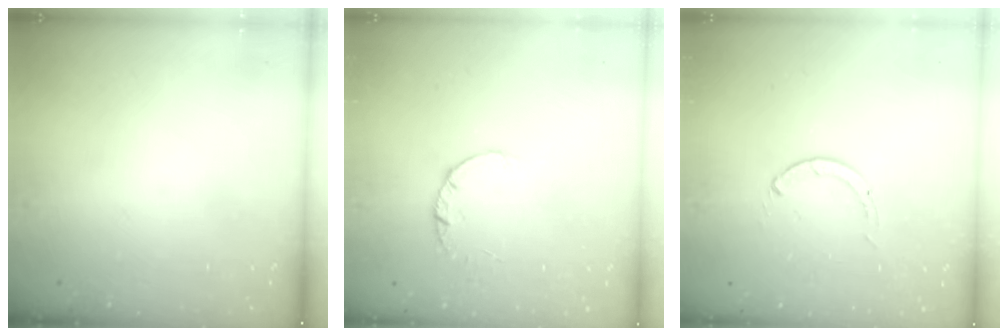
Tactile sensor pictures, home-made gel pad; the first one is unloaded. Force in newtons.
{"total": 1.8, "press": 1.8, "slide": 0.1}
{"total": 0.0}